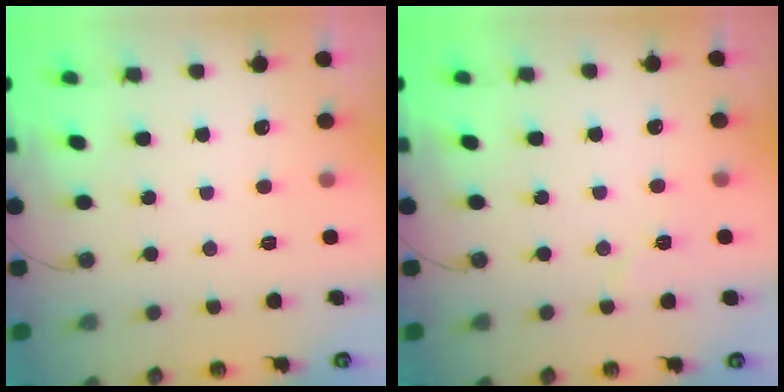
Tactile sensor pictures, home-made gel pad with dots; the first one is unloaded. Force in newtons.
{"total": 5.6, "press": 5.0, "slide": 2.5}